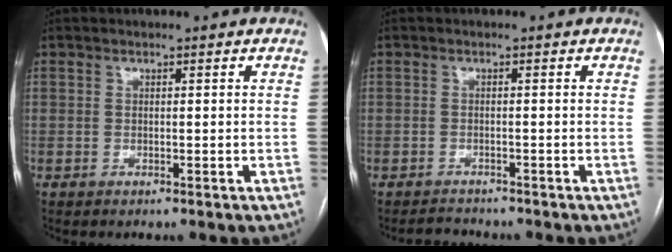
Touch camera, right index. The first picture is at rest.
{"total": 2.0, "force": [-1.8, 0.6, -0.2], "torque": [-0.002, -0.006, -0.027]}